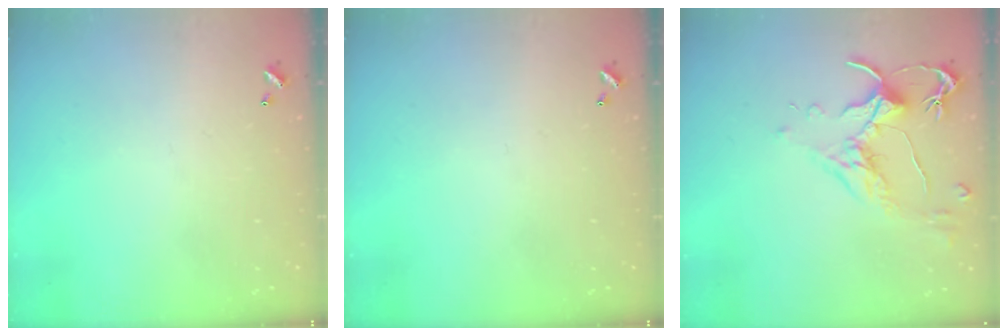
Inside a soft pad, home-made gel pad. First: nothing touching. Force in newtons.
{"total": 0.0}
{"total": 1.6, "press": 1.4, "slide": 0.7}